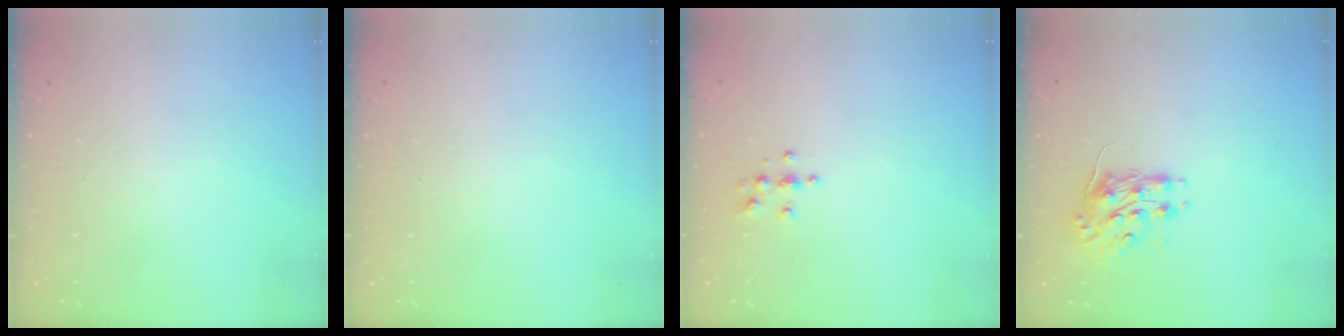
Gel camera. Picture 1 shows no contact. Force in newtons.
{"total": 0.0}
{"total": 3.7, "press": 3.7, "slide": 0.4}
{"total": 8.2, "press": 8.1, "slide": 0.3}